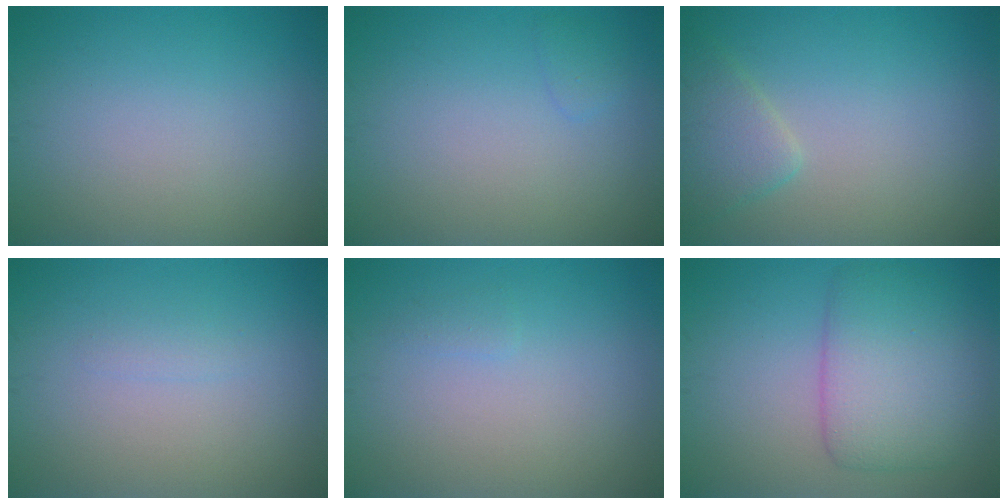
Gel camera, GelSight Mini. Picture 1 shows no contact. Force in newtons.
{"total": 0.8, "press": 0.8, "slide": 0.0}
{"total": 2.5, "press": 2.5, "slide": 0.2}
{"total": 0.7, "press": 0.7, "slide": 0.1}
{"total": 0.6, "press": 0.5, "slide": 0.1}
{"total": 5.7, "press": 5.7, "slide": 0.2}